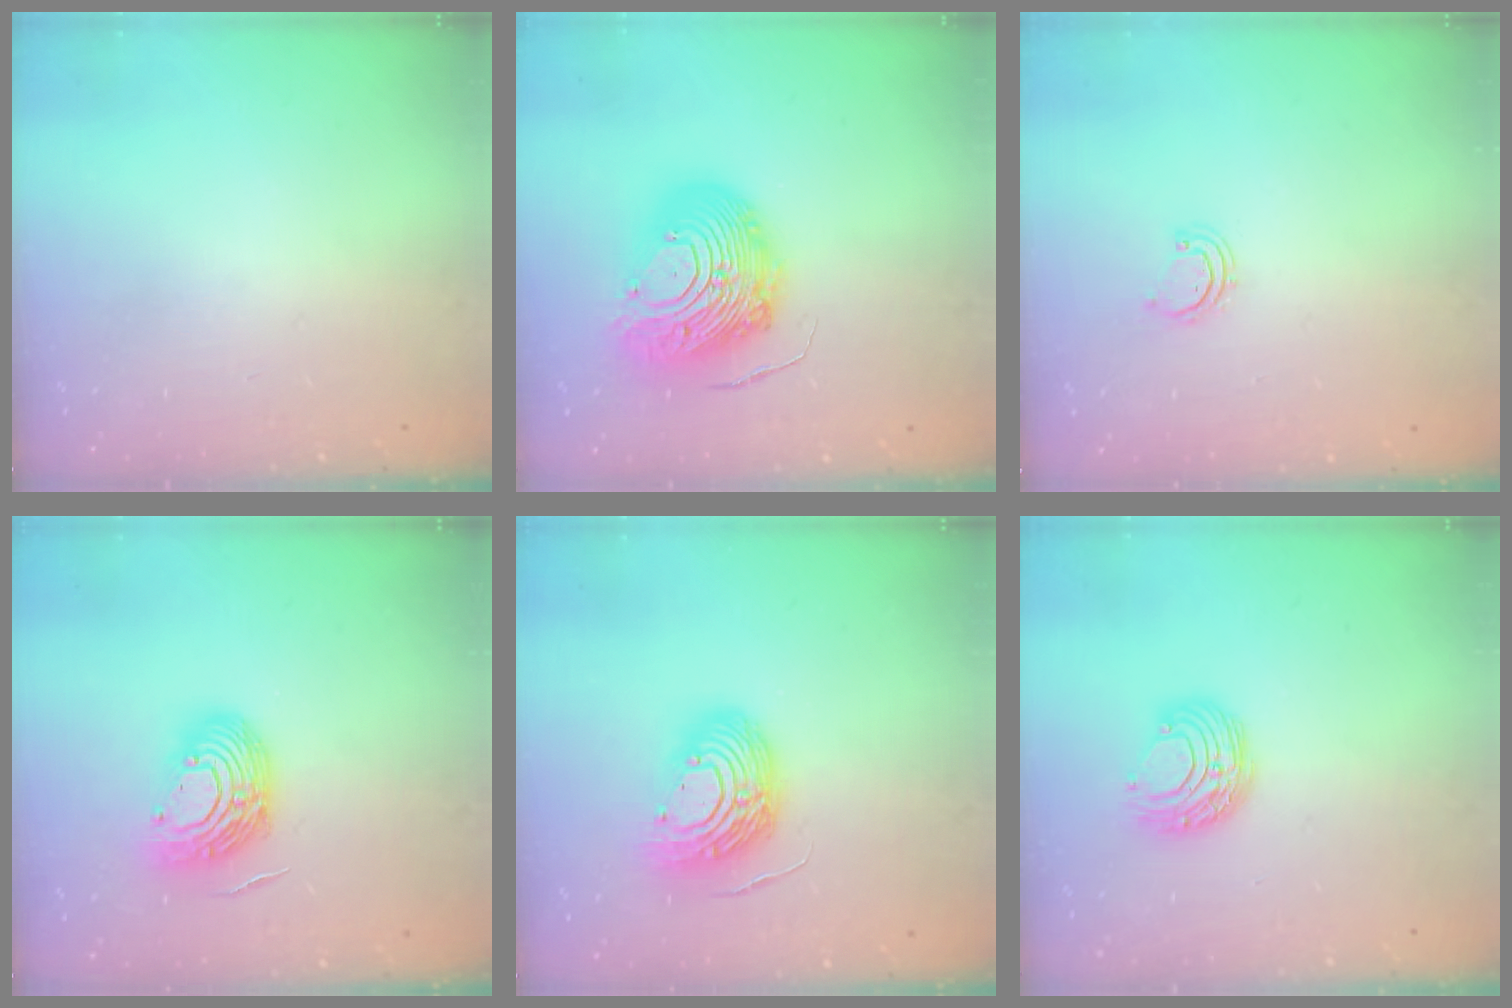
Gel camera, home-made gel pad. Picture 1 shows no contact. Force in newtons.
{"total": 16.1, "press": 16.0, "slide": 1.8}
{"total": 2.5, "press": 2.5, "slide": 0.3}
{"total": 13.3, "press": 13.1, "slide": 2.1}
{"total": 13.9, "press": 13.7, "slide": 2.3}
{"total": 8.5, "press": 8.5, "slide": 0.4}